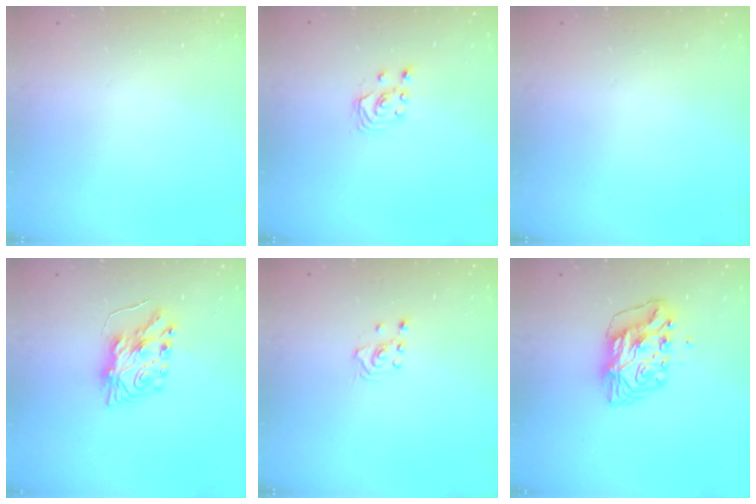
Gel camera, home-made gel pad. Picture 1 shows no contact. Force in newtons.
{"total": 2.6, "press": 2.6, "slide": 0.3}
{"total": 0.0}
{"total": 8.4, "press": 8.4, "slide": 0.4}
{"total": 2.1, "press": 2.1, "slide": 0.2}
{"total": 9.2, "press": 9.2, "slide": 1.0}